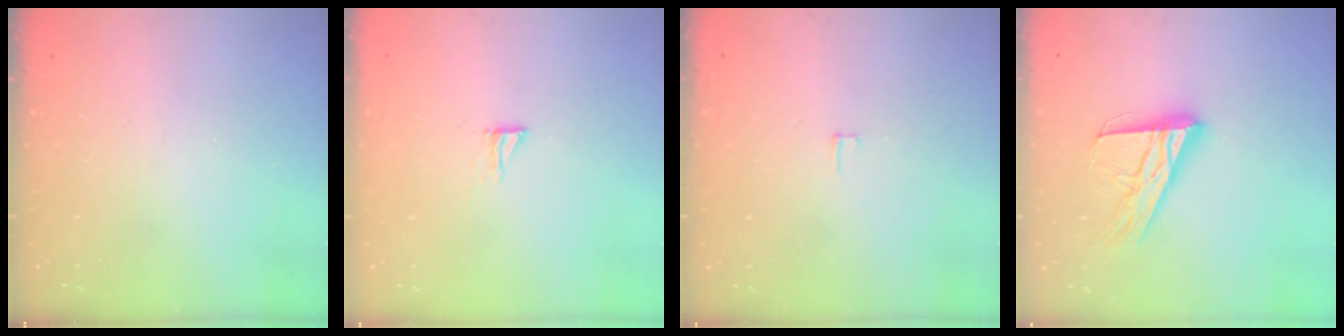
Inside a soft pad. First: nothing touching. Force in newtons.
{"total": 4.2, "press": 4.2, "slide": 0.2}
{"total": 2.0, "press": 2.0, "slide": 0.2}
{"total": 16.7, "press": 16.6, "slide": 1.6}